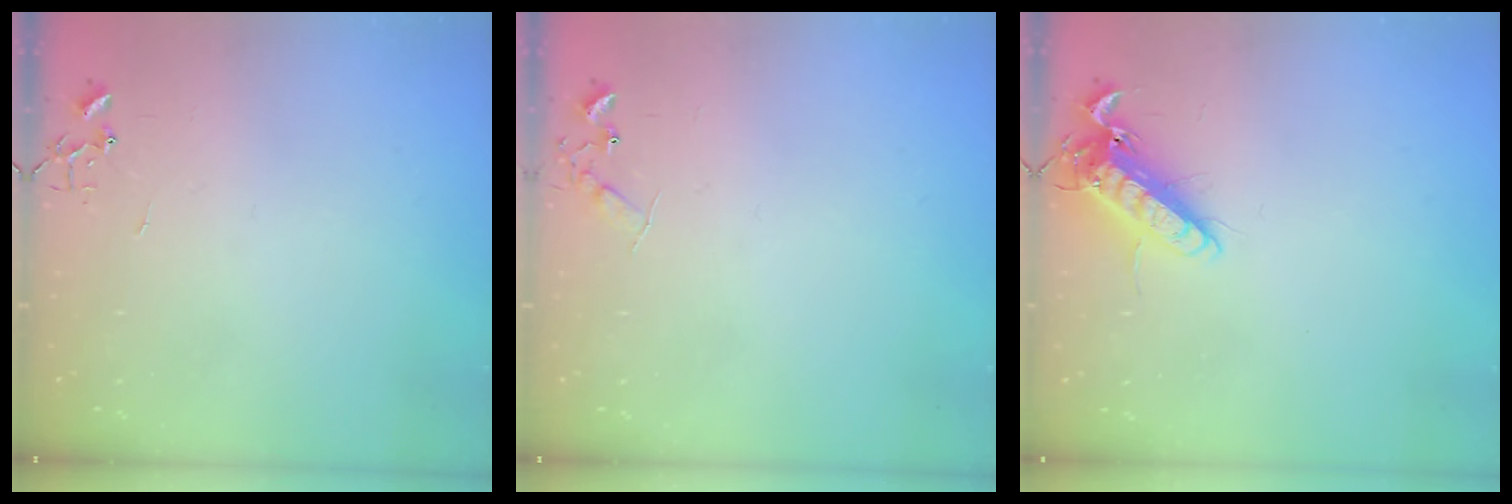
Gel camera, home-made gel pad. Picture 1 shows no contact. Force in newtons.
{"total": 7.0, "press": 7.0, "slide": 0.8}
{"total": 12.8, "press": 12.7, "slide": 1.9}